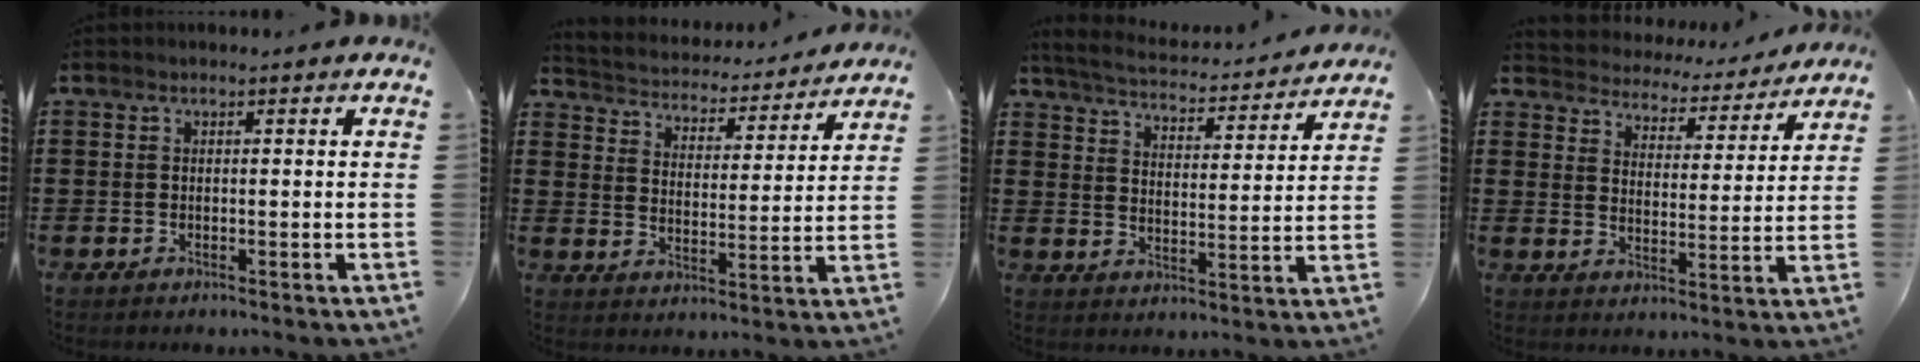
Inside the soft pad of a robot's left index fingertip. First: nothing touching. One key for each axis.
{"total": 3.4, "fx": 3.4, "fy": 0.2, "fz": -0.2, "tx": -0.021, "ty": -0.036, "tz": 0.049}
{"total": 4.1, "fx": 4.0, "fy": 0.0, "fz": 0.6, "tx": -0.037, "ty": -0.034, "tz": 0.064}
{"total": 3.6, "fx": 3.6, "fy": 0.3, "fz": -0.3, "tx": -0.020, "ty": -0.034, "tz": 0.054}